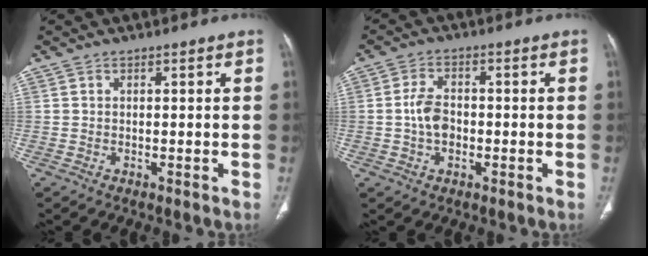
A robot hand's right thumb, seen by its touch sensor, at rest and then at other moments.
{"total": 5.4, "force": [-0.8, 3.5, 4.0], "torque": [-0.073, 0.013, -0.018]}